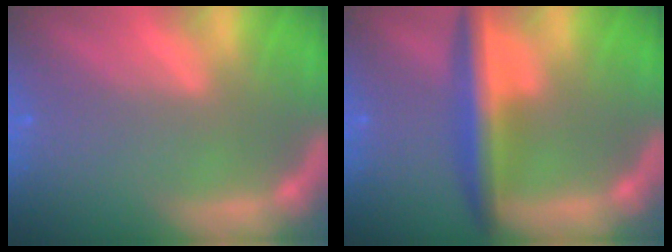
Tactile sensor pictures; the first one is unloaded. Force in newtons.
{"total": 5.5}